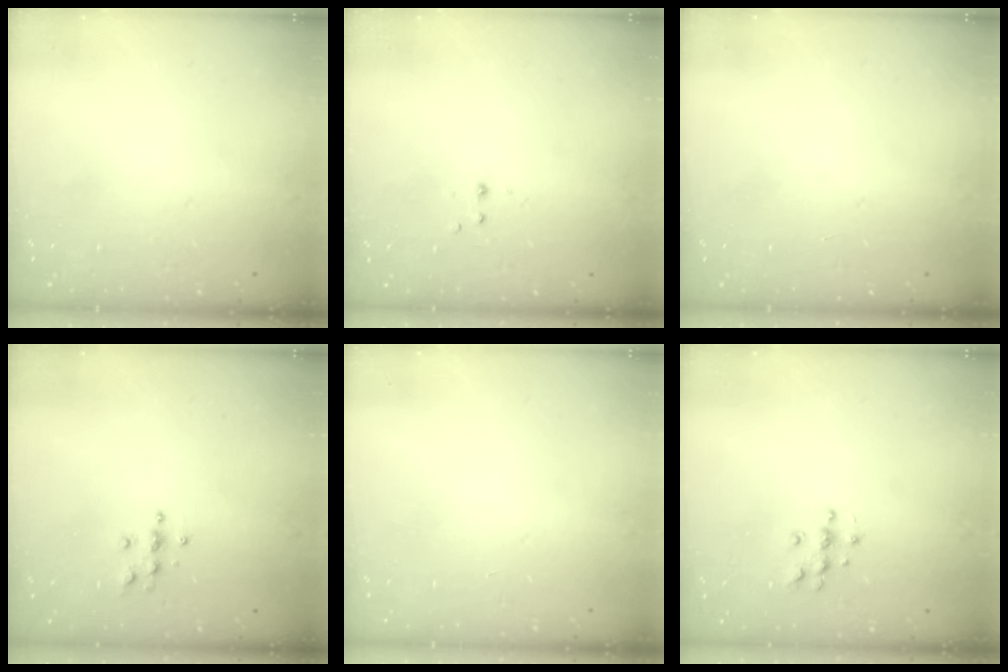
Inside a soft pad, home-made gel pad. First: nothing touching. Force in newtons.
{"total": 2.2, "press": 1.9, "slide": 1.2}
{"total": 0.0}
{"total": 4.0, "press": 3.9, "slide": 0.4}
{"total": 0.0}
{"total": 5.4, "press": 5.4, "slide": 0.6}